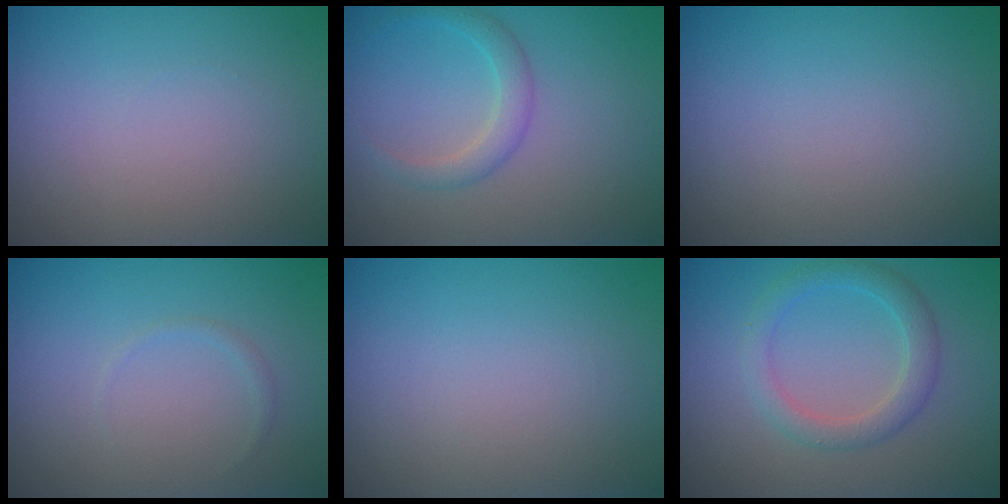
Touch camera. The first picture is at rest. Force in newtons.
{"total": 2.0, "press": 2.0, "slide": 0.1}
{"total": 0.0}
{"total": 0.6, "press": 0.6, "slide": 0.1}
{"total": 0.0}
{"total": 2.8, "press": 2.8, "slide": 0.1}